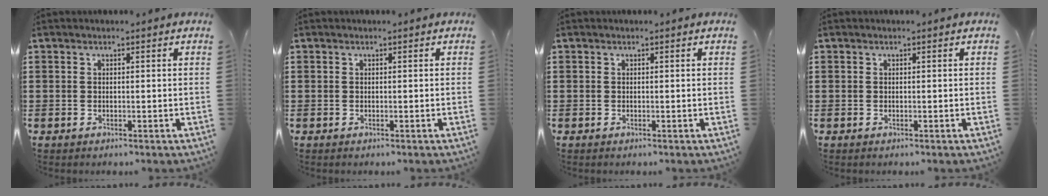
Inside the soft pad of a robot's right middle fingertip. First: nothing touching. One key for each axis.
{"total": 0.0}
{"total": 0.0}
{"total": 0.0}